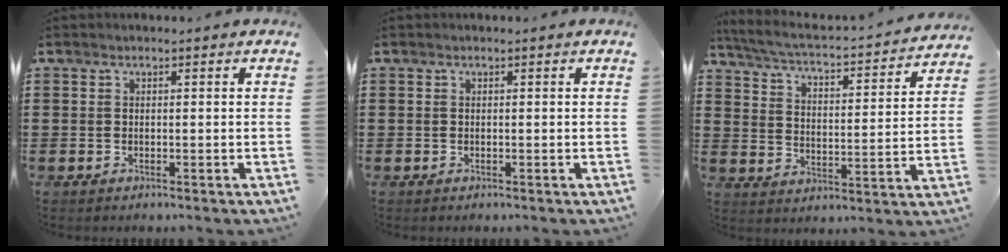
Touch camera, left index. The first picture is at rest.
{"total": 0.0}
{"total": 3.1, "force": [2.8, -0.1, 1.3], "torque": [-0.047, -0.032, 0.037]}